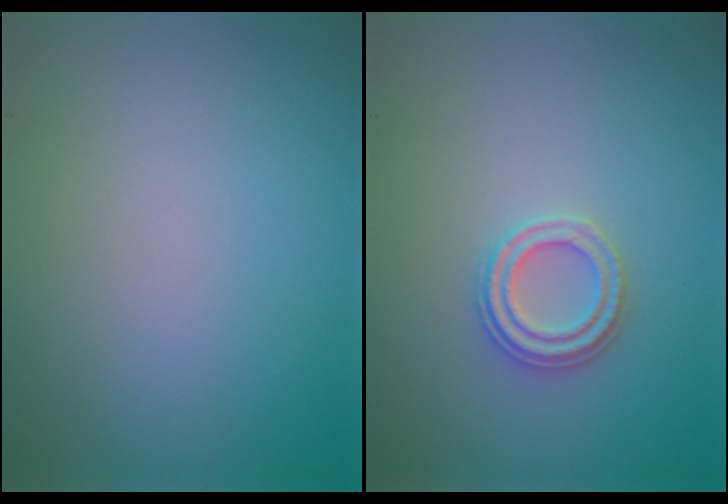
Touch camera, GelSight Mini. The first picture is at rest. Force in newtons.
{"total": 2.4, "press": 2.3, "slide": 0.6}